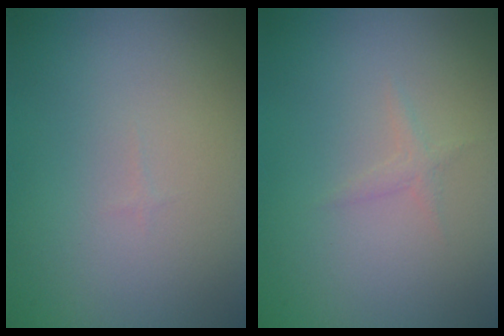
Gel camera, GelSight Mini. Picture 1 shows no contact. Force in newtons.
{"total": 0.7, "press": 0.7, "slide": 0.0}